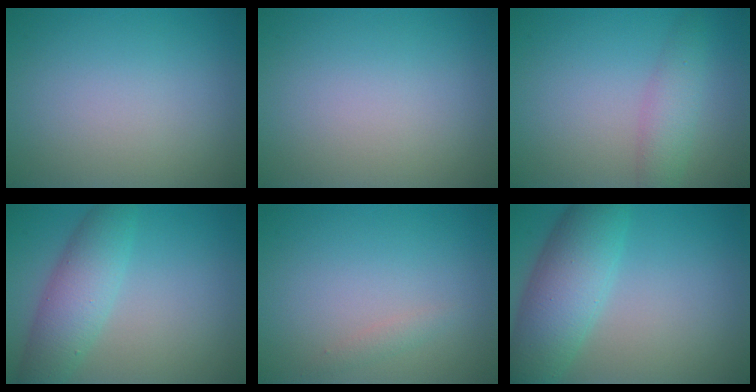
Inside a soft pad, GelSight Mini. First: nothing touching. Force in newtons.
{"total": 0.0}
{"total": 2.7, "press": 2.7, "slide": 0.0}
{"total": 4.7, "press": 4.7, "slide": 0.3}
{"total": 0.8, "press": 0.8, "slide": 0.0}
{"total": 6.9, "press": 6.9, "slide": 0.3}